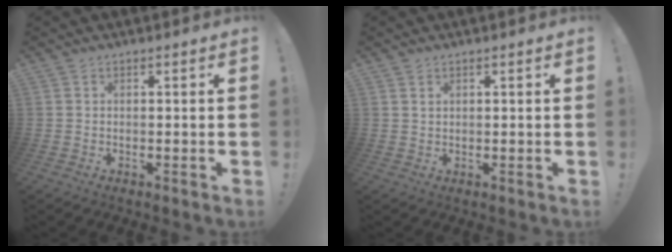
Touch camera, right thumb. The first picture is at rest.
{"total": 1.4, "force": [0.9, 0.8, 0.7], "torque": [-0.012, 0.000, 0.018]}